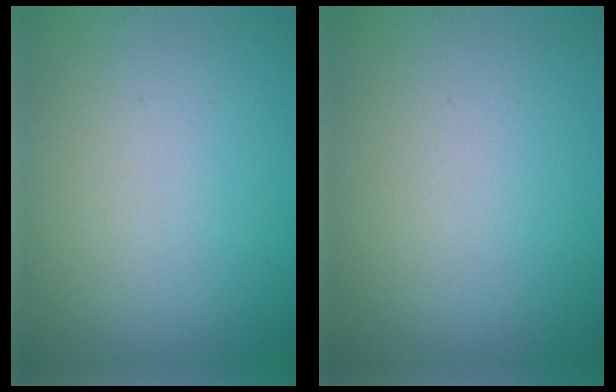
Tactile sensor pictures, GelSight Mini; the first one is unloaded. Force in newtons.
{"total": 0.0}